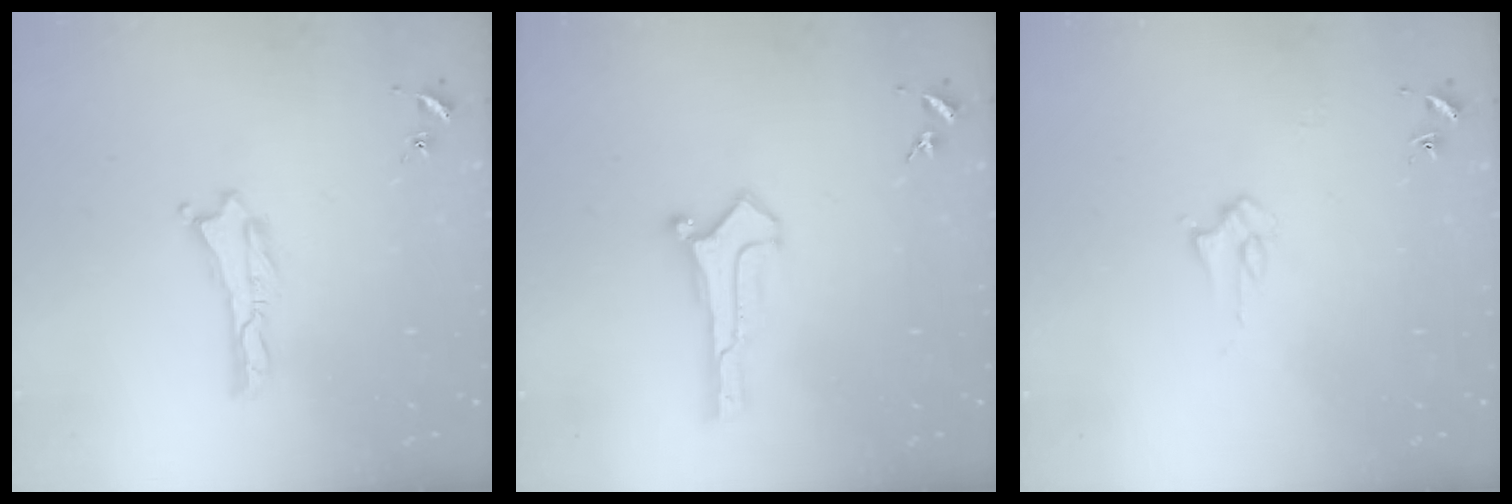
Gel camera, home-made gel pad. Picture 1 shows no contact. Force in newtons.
{"total": 0.6, "press": 0.6, "slide": 0.0}
{"total": 2.8, "press": 2.8, "slide": 0.4}